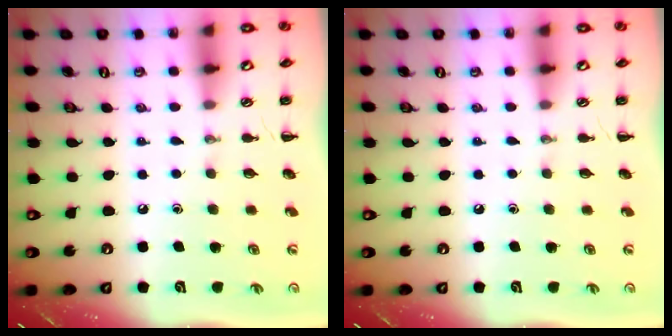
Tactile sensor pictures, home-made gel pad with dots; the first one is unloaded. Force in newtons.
{"total": 0.0}